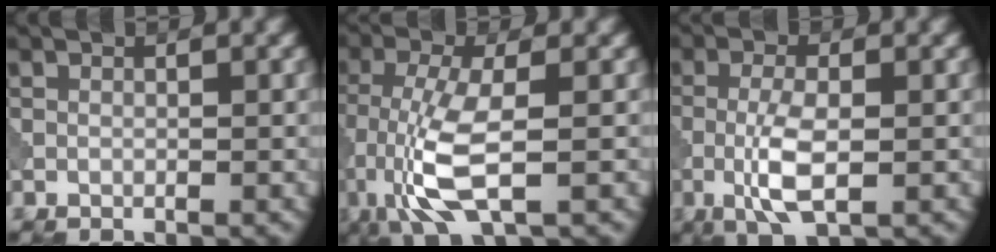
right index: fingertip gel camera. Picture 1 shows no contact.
{"total": 6.4, "force": [-1.9, 1.8, 5.8], "torque": [-0.130, -0.004, -0.042]}
{"total": 4.3, "force": [-0.9, 1.3, 4.0], "torque": [-0.088, -0.002, -0.023]}